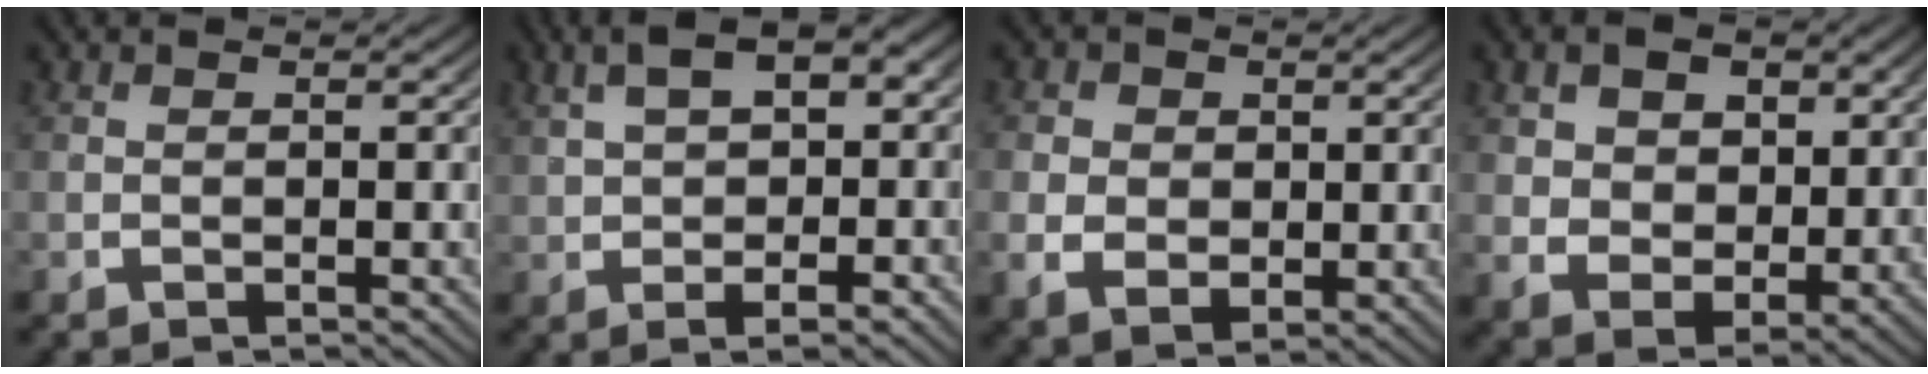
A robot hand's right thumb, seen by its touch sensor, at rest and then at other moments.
{"total": 6.0, "force": [1.7, 3.0, 5.0], "torque": [-0.069, 0.017, 0.023]}
{"total": 4.4, "force": [0.2, 3.6, 2.4], "torque": [-0.057, -0.023, 0.018]}
{"total": 5.8, "force": [1.3, 4.4, 3.5], "torque": [-0.077, -0.032, 0.040]}